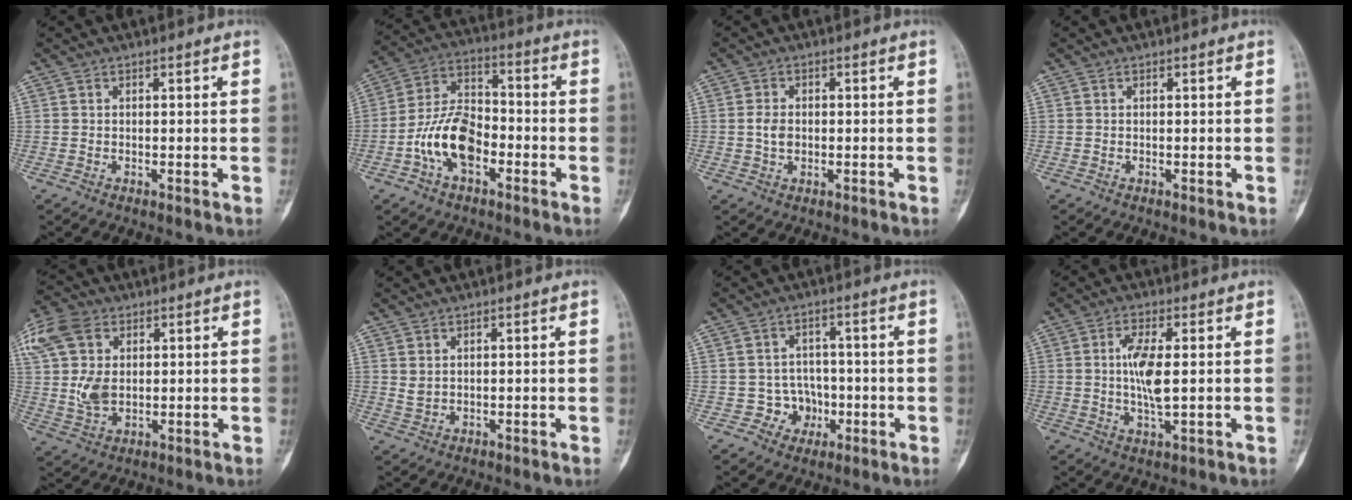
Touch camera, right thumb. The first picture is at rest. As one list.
[{"total": 12.3, "force": [-4.3, 7.1, 9.0], "torque": [-0.157, 0.039, -0.086]}, {"total": 2.9, "force": [-0.2, 2.1, 2.0], "torque": [-0.031, 0.001, -0.008]}, {"total": 0.0}, {"total": 12.7, "force": [3.2, 8.8, 8.7], "torque": [-0.174, 0.005, 0.063]}, {"total": 1.7, "force": [0.8, 1.1, 1.0], "torque": [-0.018, -0.005, 0.022]}, {"total": 5.2, "force": [-1.4, 4.9, 0.7], "torque": [0.029, 0.018, -0.020]}, {"total": 7.2, "force": [0.5, 2.2, 6.8], "torque": [-0.138, -0.009, 0.008]}]